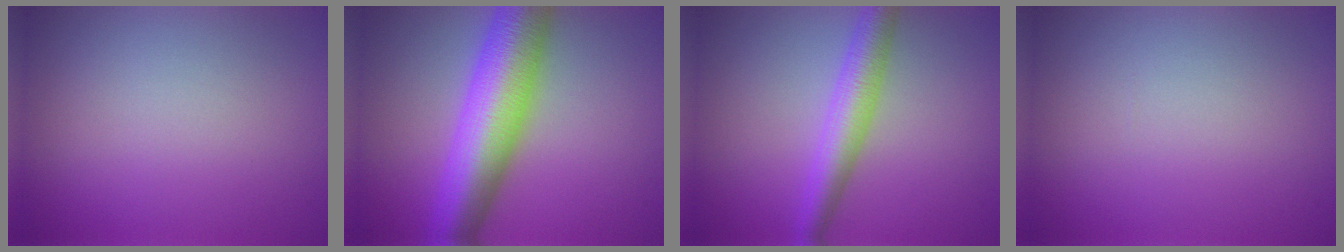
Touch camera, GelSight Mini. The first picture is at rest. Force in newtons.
{"total": 10.6, "press": 10.6, "slide": 0.1}
{"total": 4.3, "press": 4.3, "slide": 0.1}
{"total": 0.0}